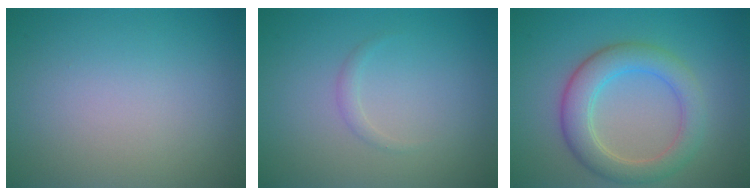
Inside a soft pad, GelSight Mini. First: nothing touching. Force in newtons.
{"total": 0.8, "press": 0.8, "slide": 0.0}
{"total": 4.9, "press": 4.8, "slide": 0.3}